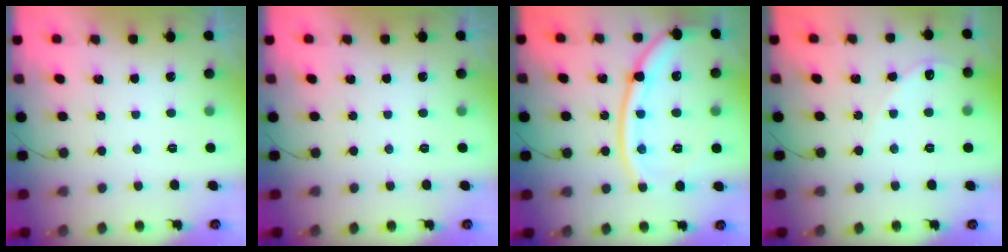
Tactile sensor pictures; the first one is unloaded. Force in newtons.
{"total": 0.0}
{"total": 17.6, "press": 17.5, "slide": 2.0}
{"total": 4.8, "press": 4.8, "slide": 0.6}